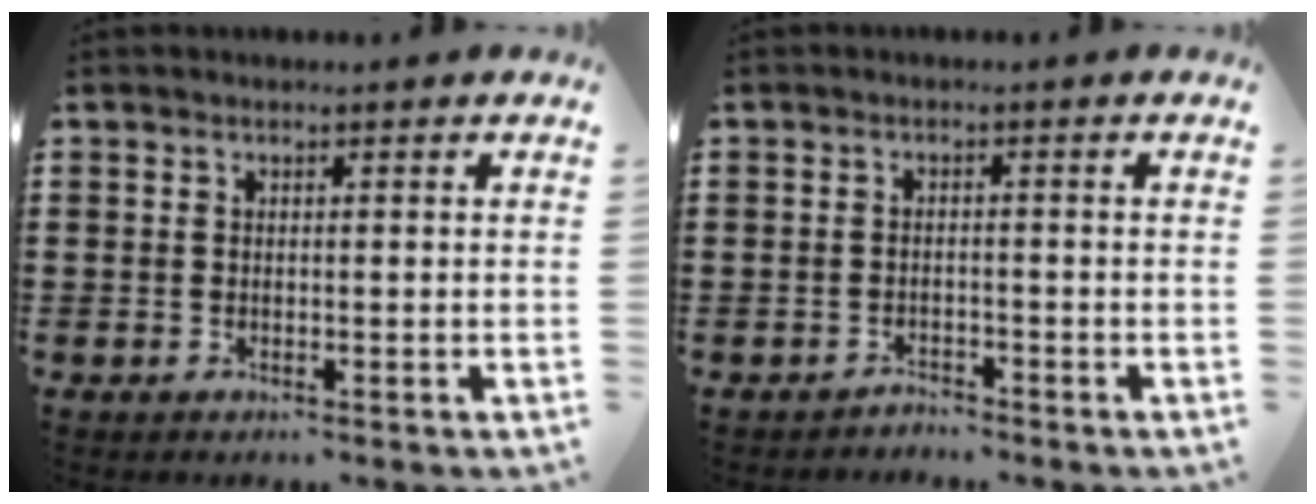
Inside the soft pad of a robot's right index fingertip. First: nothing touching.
{"total": 1.7, "force": [-1.6, 0.2, -0.1], "torque": [-0.003, 0.003, -0.037]}